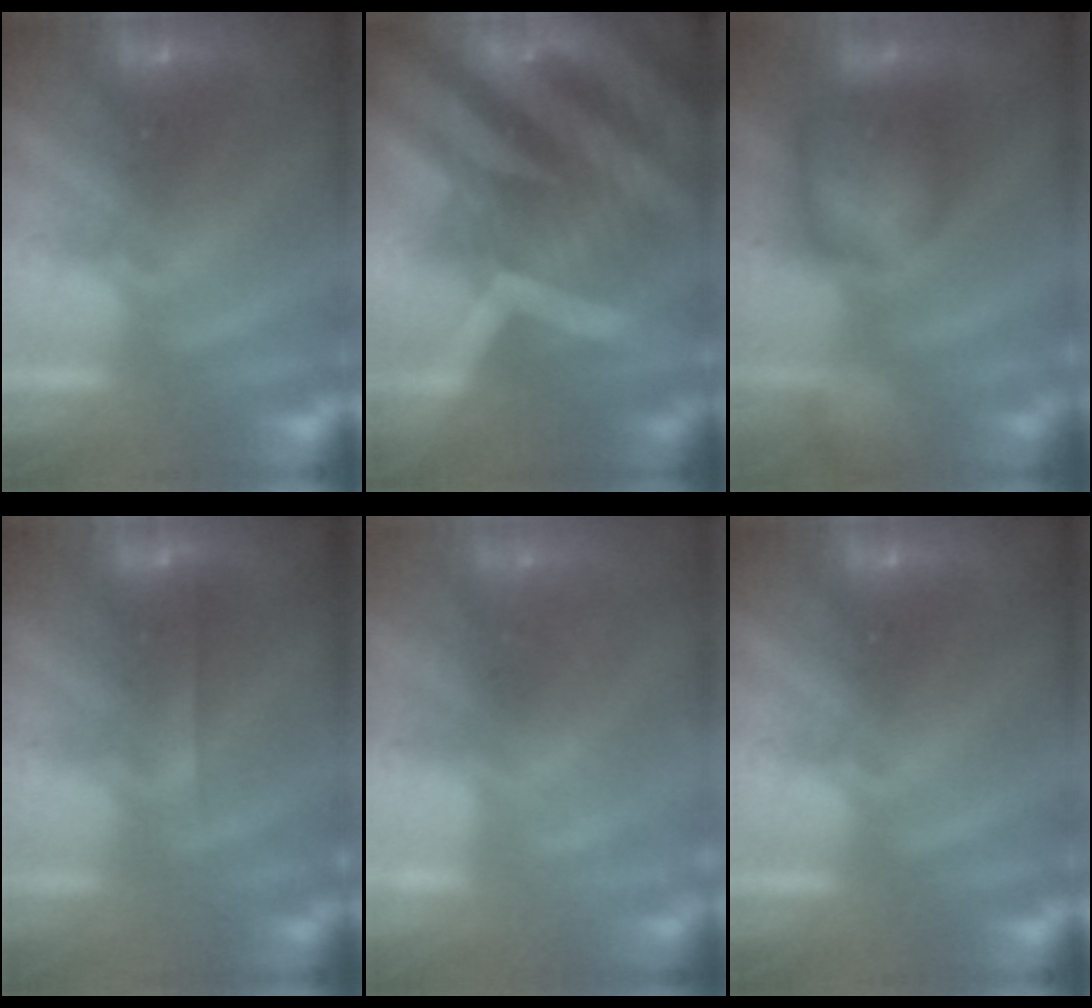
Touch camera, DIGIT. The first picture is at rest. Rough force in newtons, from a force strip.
{"total": 9.1}
{"total": 5.8}
{"total": 2.6}
{"total": 2.3}
{"total": 0.0}